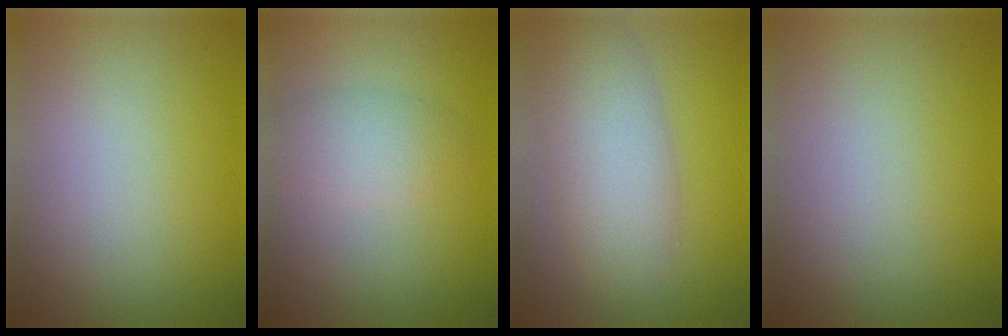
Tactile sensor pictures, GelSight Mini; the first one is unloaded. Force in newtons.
{"total": 2.8, "press": 2.8, "slide": 0.2}
{"total": 5.7, "press": 5.7, "slide": 0.3}
{"total": 0.0}